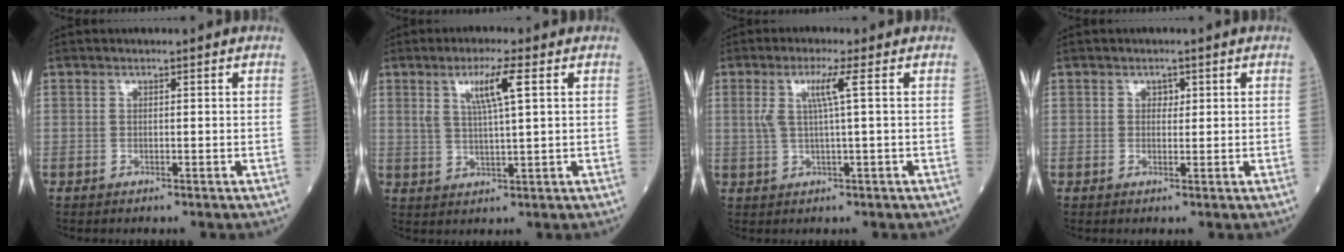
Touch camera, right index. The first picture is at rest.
{"total": 6.1, "force": [2.5, 0.1, 5.6], "torque": [-0.106, 0.002, 0.047]}
{"total": 4.3, "force": [1.2, -0.6, 4.1], "torque": [-0.087, 0.005, 0.026]}
{"total": 1.1, "force": [0.4, 0.9, 0.6], "torque": [-0.004, -0.001, 0.006]}